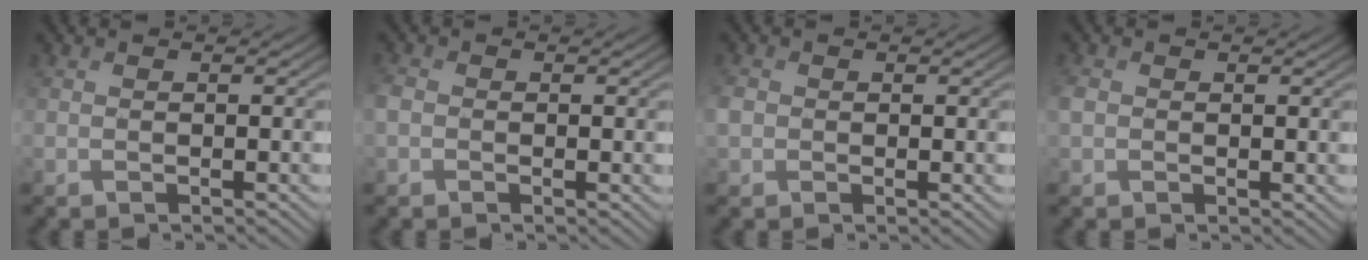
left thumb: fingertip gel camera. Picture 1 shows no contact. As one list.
[{"total": 2.2, "force": [-0.3, 1.9, 1.1], "torque": [-0.028, -0.002, -0.013]}, {"total": 2.2, "force": [0.0, 1.9, 1.0], "torque": [-0.027, -0.001, -0.004]}, {"total": 2.0, "force": [0.2, 1.7, 1.1], "torque": [-0.029, 0.000, 0.001]}]